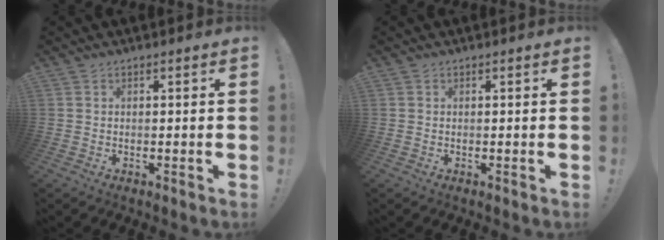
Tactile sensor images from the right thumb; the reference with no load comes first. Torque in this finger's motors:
{"motor_torque": [-0.27, 0.01, -0.14, 0.17, 0.03]}